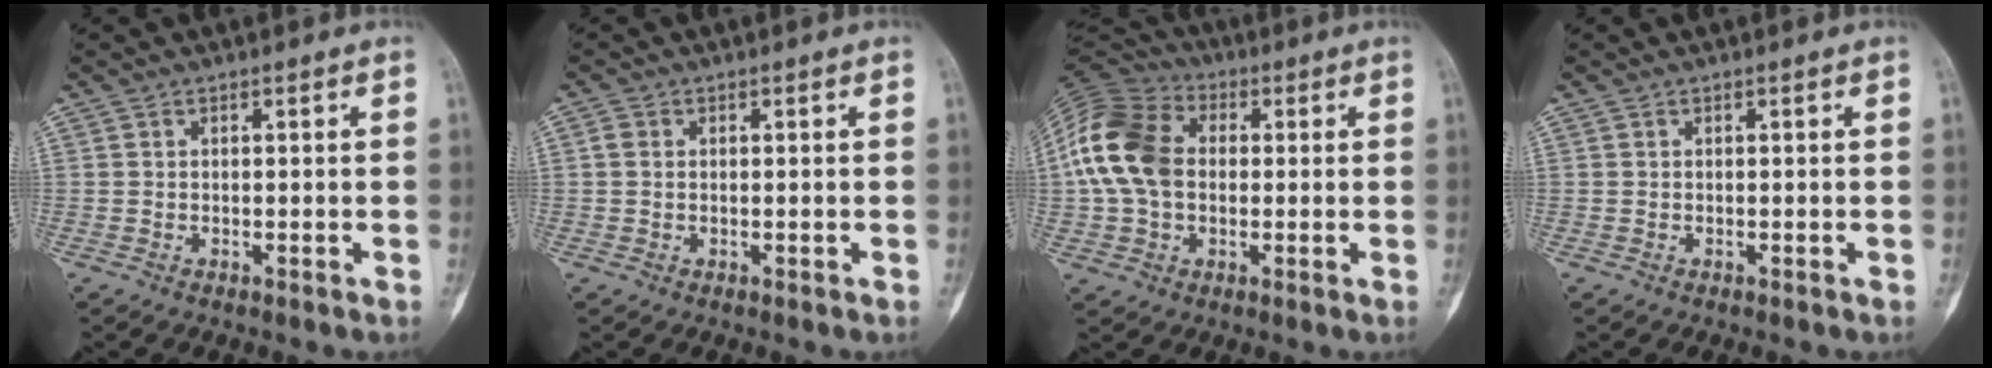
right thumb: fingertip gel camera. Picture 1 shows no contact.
{"total": 1.5, "force": [0.2, 1.2, 0.8], "torque": [-0.016, 0.002, 0.003]}
{"total": 15.4, "force": [0.9, 11.2, 10.5], "torque": [-0.201, 0.026, 0.007]}
{"total": 0.0}